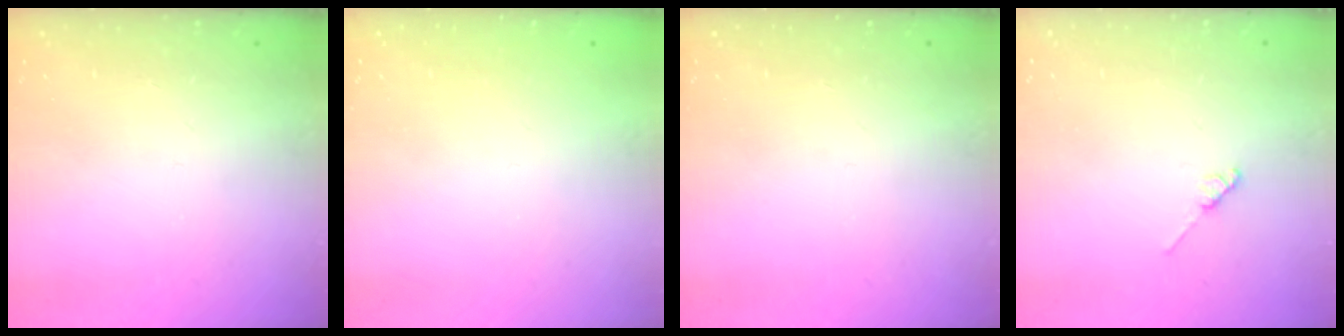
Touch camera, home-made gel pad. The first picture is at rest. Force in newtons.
{"total": 1.3, "press": 1.3, "slide": 0.2}
{"total": 0.0}
{"total": 2.0, "press": 1.9, "slide": 0.3}